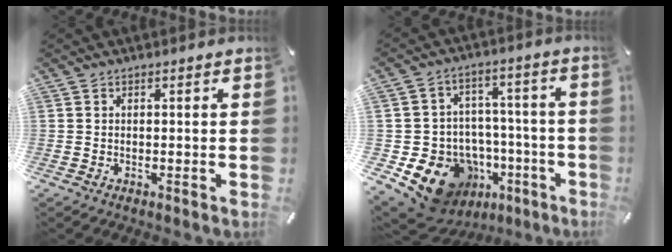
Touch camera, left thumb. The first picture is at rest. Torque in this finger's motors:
{"motor_torque": [-0.01, 1.13, 0.34, 0.09, 0.13]}